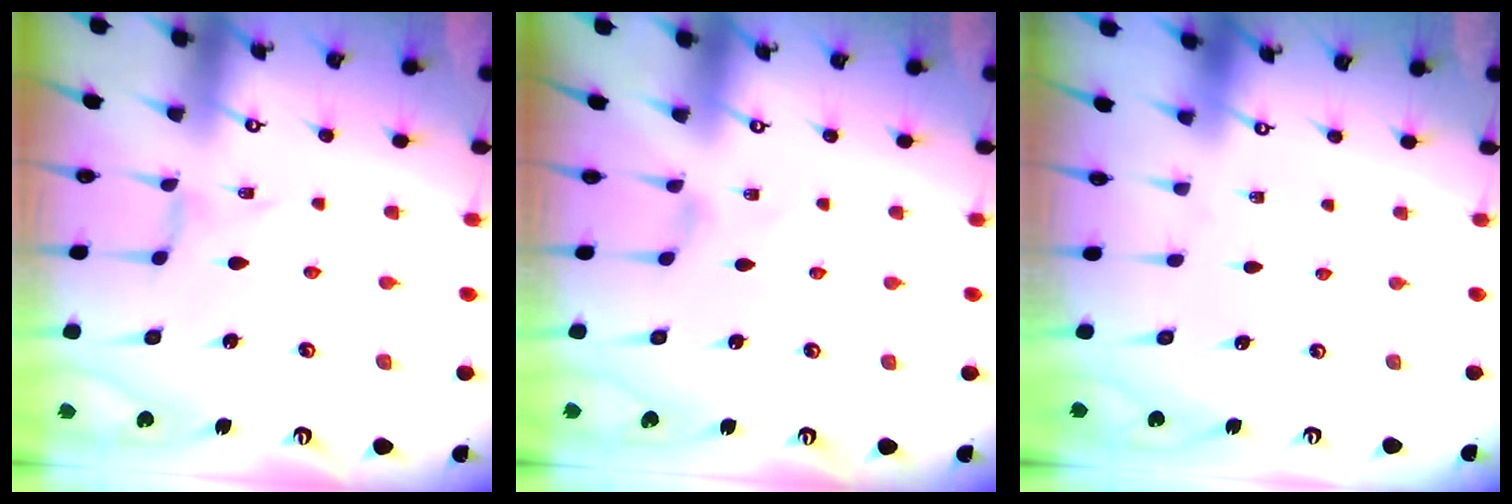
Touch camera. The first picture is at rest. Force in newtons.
{"total": 0.0}
{"total": 0.0}